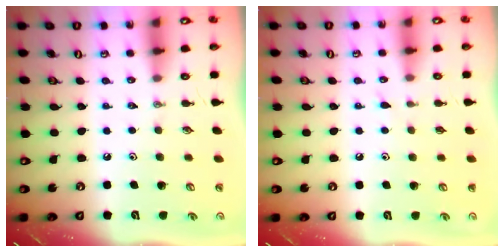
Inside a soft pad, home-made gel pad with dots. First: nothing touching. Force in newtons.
{"total": 6.1, "press": 6.1, "slide": 0.5}